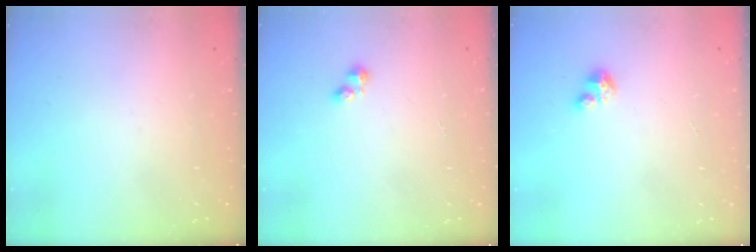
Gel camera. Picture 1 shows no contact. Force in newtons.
{"total": 2.5, "press": 2.4, "slide": 0.3}
{"total": 2.4, "press": 2.4, "slide": 0.1}